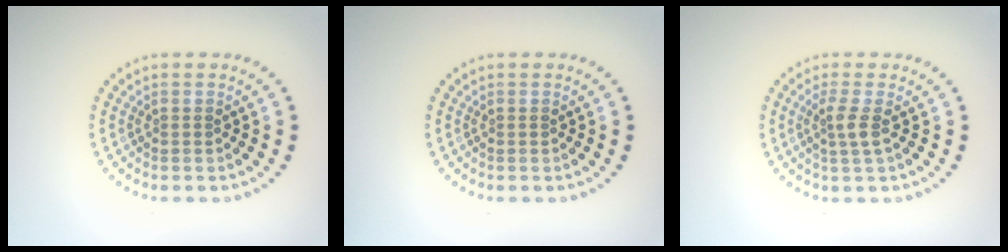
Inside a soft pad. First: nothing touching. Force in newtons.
{"total": 0.0}
{"total": 1.8, "press": 1.4, "slide": 1.1}